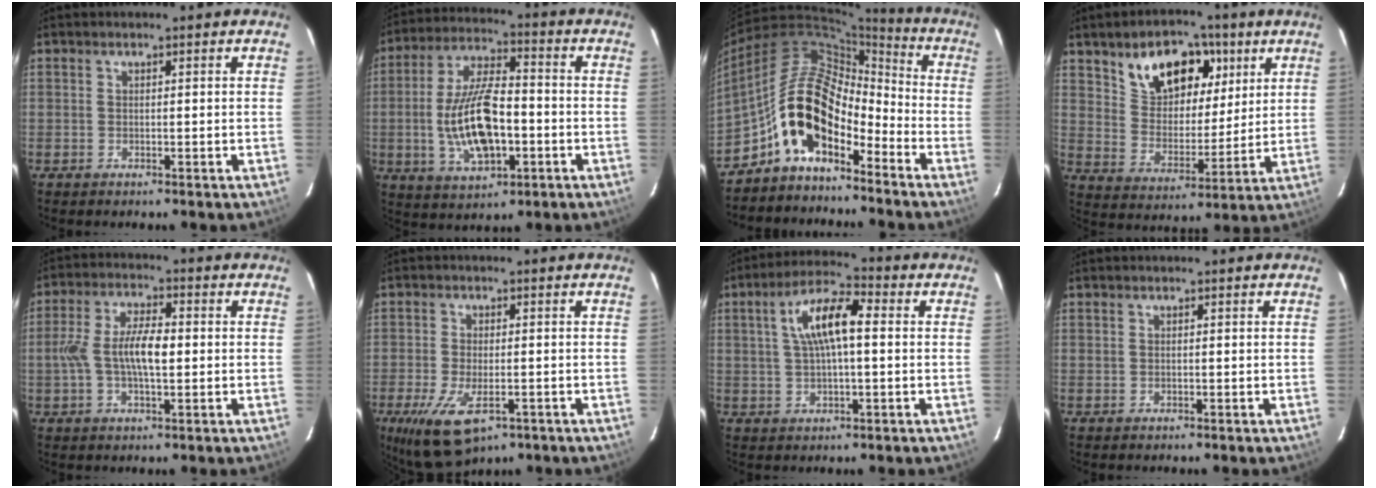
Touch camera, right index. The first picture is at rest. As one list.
[{"total": 15.2, "force": [-3.0, 6.8, 13.3], "torque": [-0.267, 0.001, -0.046]}, {"total": 13.6, "force": [-8.1, 6.4, 9.0], "torque": [-0.163, 0.024, -0.161]}, {"total": 15.5, "force": [8.2, 9.3, 9.2], "torque": [-0.160, 0.031, 0.150]}, {"total": 8.6, "force": [-0.6, 3.1, 8.0], "torque": [-0.159, 0.011, -0.012]}, {"total": 10.6, "force": [-5.1, 4.9, 7.9], "torque": [-0.174, -0.034, -0.084]}, {"total": 9.8, "force": [1.5, 3.3, 9.0], "torque": [-0.169, 0.022, 0.028]}, {"total": 0.0}]